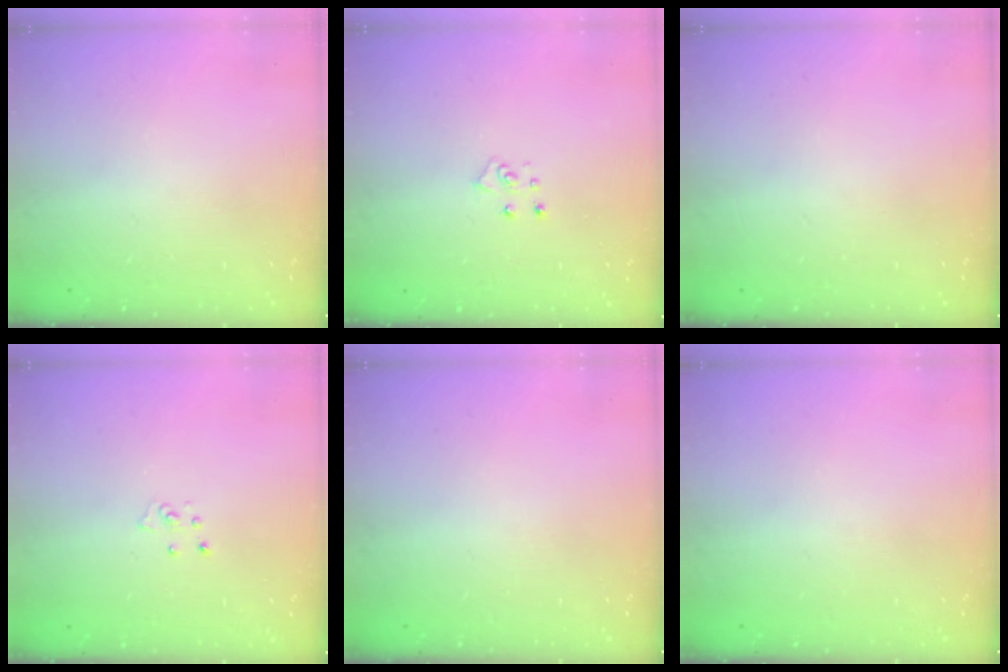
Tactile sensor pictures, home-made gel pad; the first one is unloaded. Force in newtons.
{"total": 4.9, "press": 4.8, "slide": 0.4}
{"total": 0.0}
{"total": 3.7, "press": 3.7, "slide": 0.3}
{"total": 0.0}
{"total": 0.0}